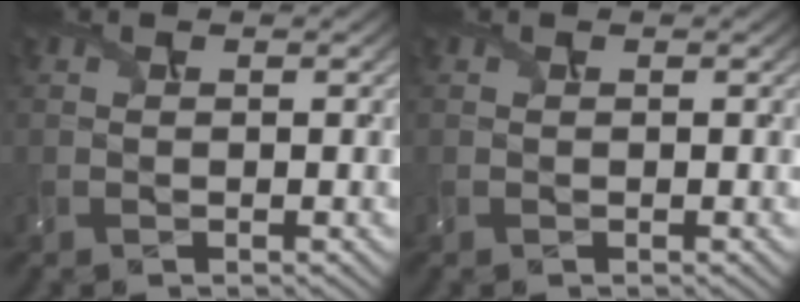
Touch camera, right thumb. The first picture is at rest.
{"total": 0.0}